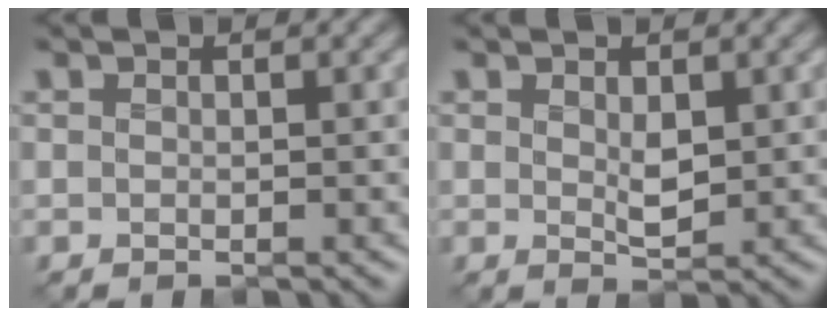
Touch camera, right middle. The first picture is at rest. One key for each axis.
{"total": 1.8, "fx": 0.3, "fy": 0.8, "fz": 1.6, "tx": -0.032, "ty": -0.005, "tz": 0.008}